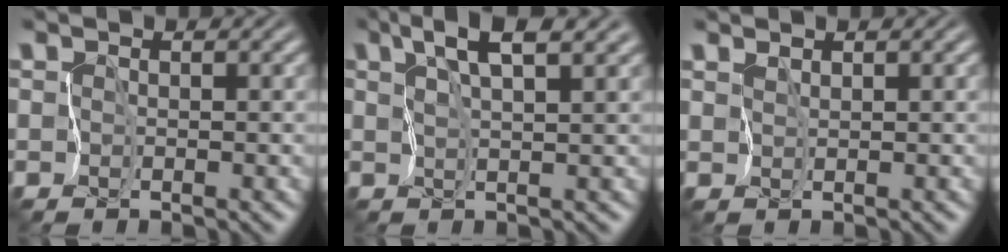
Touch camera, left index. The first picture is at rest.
{"total": 3.8, "force": [2.4, 0.5, 2.9], "torque": [-0.060, 0.005, 0.044]}
{"total": 0.9, "force": [0.9, -0.1, 0.1], "torque": [-0.005, -0.001, 0.020]}